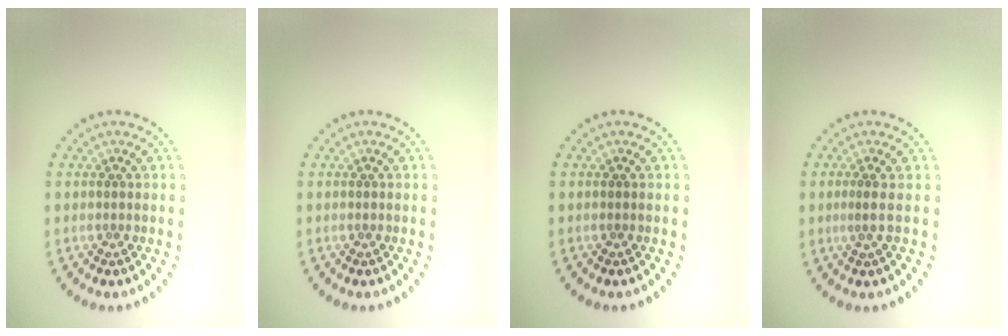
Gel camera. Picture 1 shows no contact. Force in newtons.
{"total": 0.0}
{"total": 0.0}
{"total": 0.9, "press": 0.3, "slide": 0.8}